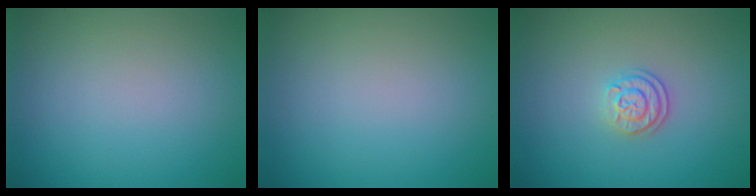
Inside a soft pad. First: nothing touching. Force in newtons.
{"total": 0.0}
{"total": 2.3, "press": 1.9, "slide": 1.2}